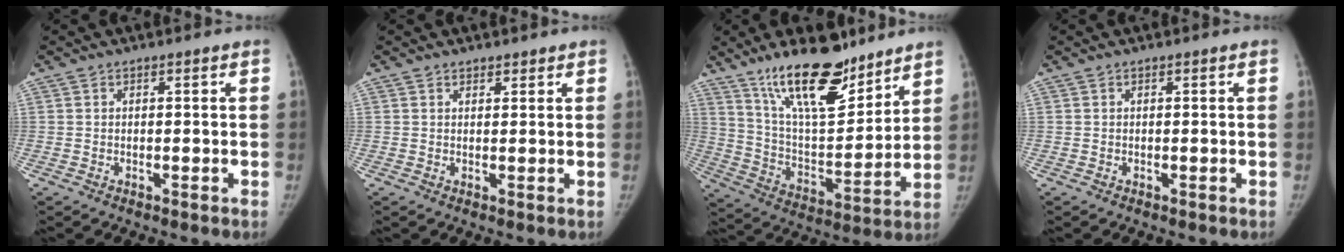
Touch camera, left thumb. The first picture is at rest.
{"total": 1.3, "force": [1.1, 0.8, 0.1], "torque": [0.016, -0.006, 0.011]}
{"total": 20.3, "force": [14.5, 7.3, 12.2], "torque": [-0.161, -0.086, 0.255]}
{"total": 0.0}